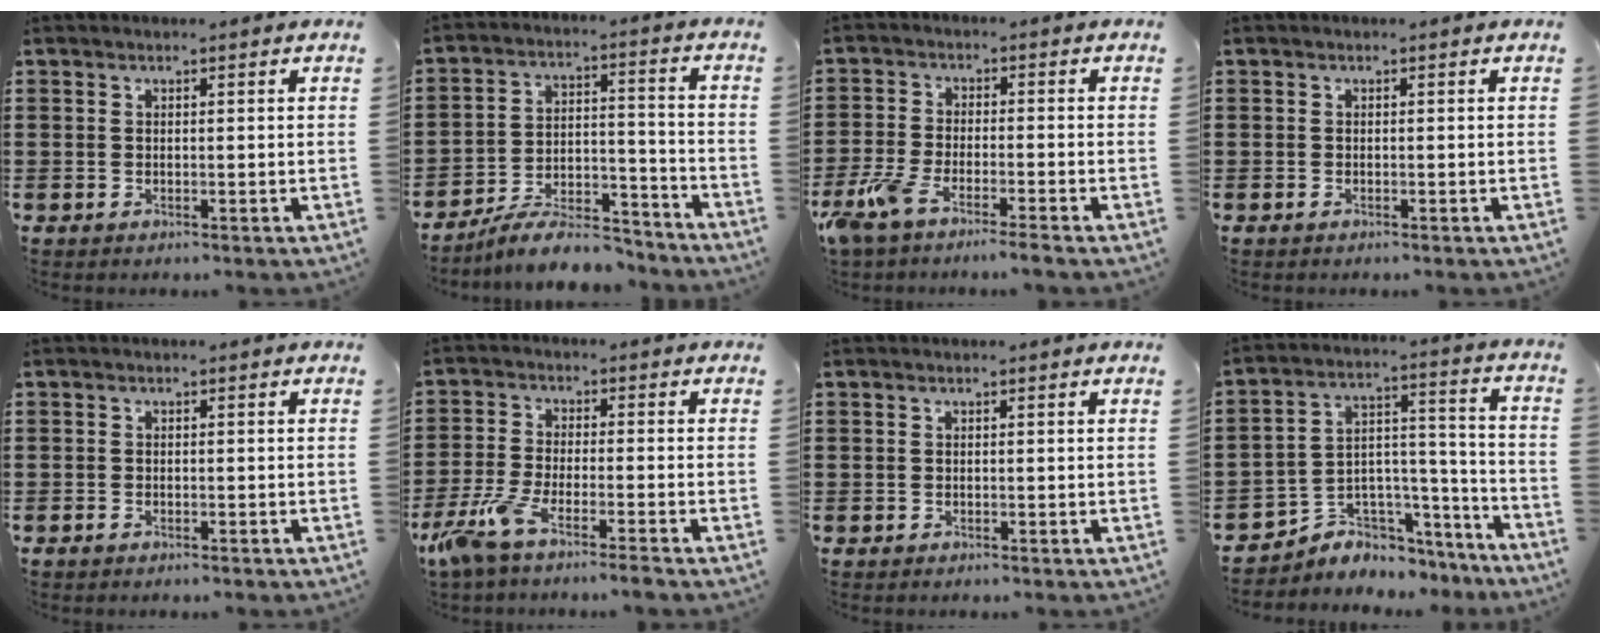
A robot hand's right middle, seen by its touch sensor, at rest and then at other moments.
{"total": 9.3, "force": [-8.4, 2.2, 3.3], "torque": [-0.048, 0.031, -0.155]}
{"total": 5.4, "force": [-4.4, 0.5, 3.0], "torque": [-0.084, -0.018, -0.088]}
{"total": 0.0}
{"total": 0.7, "force": [-0.6, 0.2, 0.3], "torque": [-0.009, -0.003, -0.010]}
{"total": 6.4, "force": [-5.0, 0.3, 3.8], "torque": [-0.109, -0.023, -0.102]}
{"total": 0.0}
{"total": 4.3, "force": [-3.4, 2.6, -0.2], "torque": [-0.008, -0.001, -0.067]}